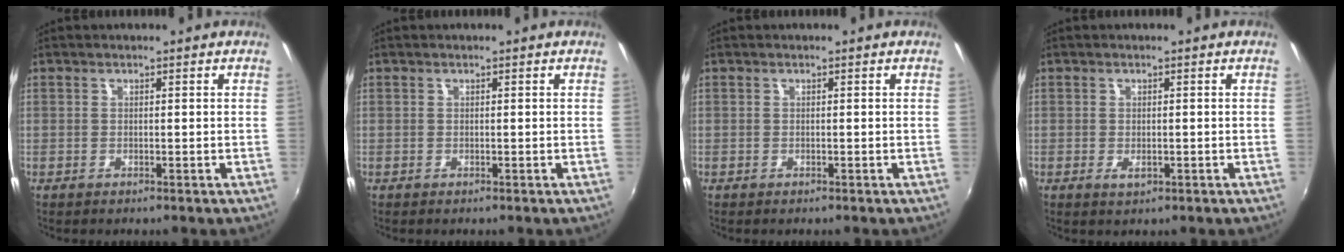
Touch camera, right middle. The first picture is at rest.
{"total": 0.0}
{"total": 0.0}
{"total": 1.6, "force": [-0.5, 0.9, 1.2], "torque": [-0.021, -0.002, -0.006]}